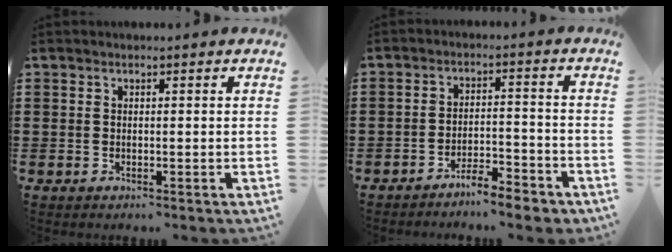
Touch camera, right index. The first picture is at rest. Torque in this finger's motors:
{"motor_torque": [1.08, 1.06, 0.36, 0.02]}